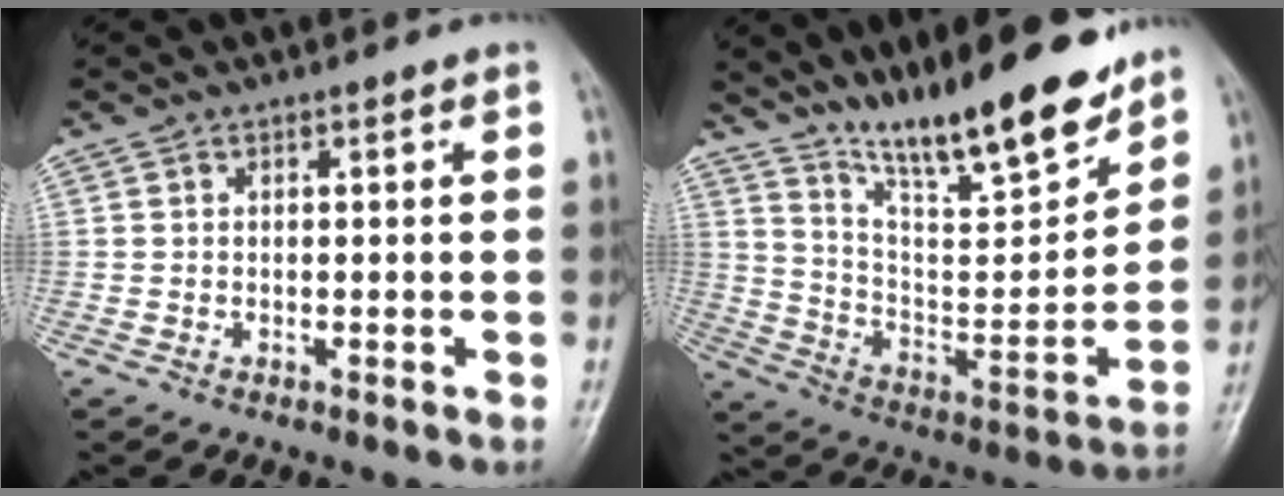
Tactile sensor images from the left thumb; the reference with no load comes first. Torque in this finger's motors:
{"motor_torque": [0.26, 0.20, 1.46, -1.30, 0.24]}